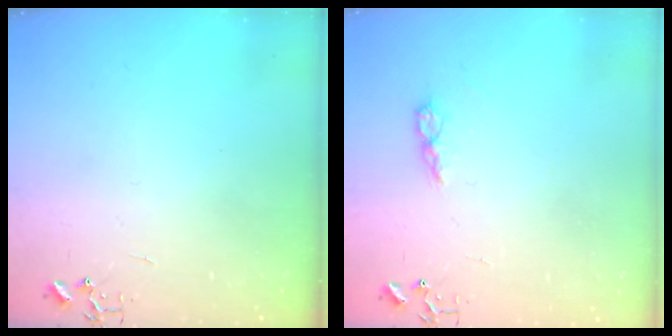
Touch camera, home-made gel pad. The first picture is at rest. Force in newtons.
{"total": 5.0, "press": 5.0, "slide": 0.6}